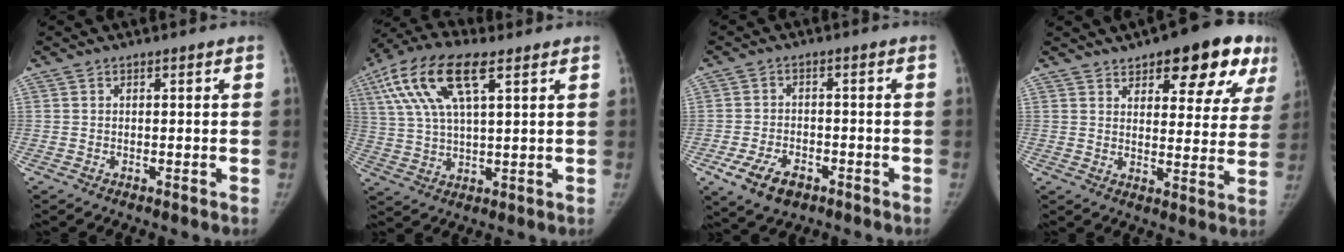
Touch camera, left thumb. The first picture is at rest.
{"total": 15.6, "force": [6.9, 6.0, 12.7], "torque": [-0.262, 0.007, 0.126]}
{"total": 7.3, "force": [-3.7, 4.6, 4.4], "torque": [-0.080, 0.012, -0.058]}
{"total": 17.5, "force": [9.8, 6.8, 12.8], "torque": [-0.128, -0.029, 0.130]}